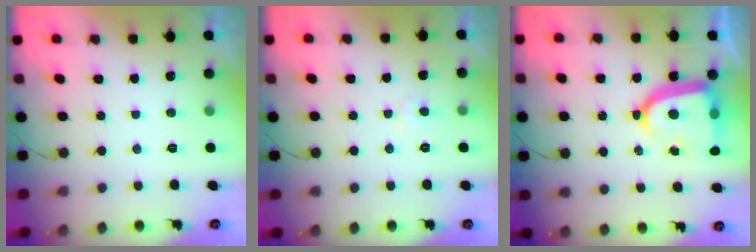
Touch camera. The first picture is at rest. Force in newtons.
{"total": 2.3, "press": 2.3, "slide": 0.1}
{"total": 16.6, "press": 16.5, "slide": 1.5}